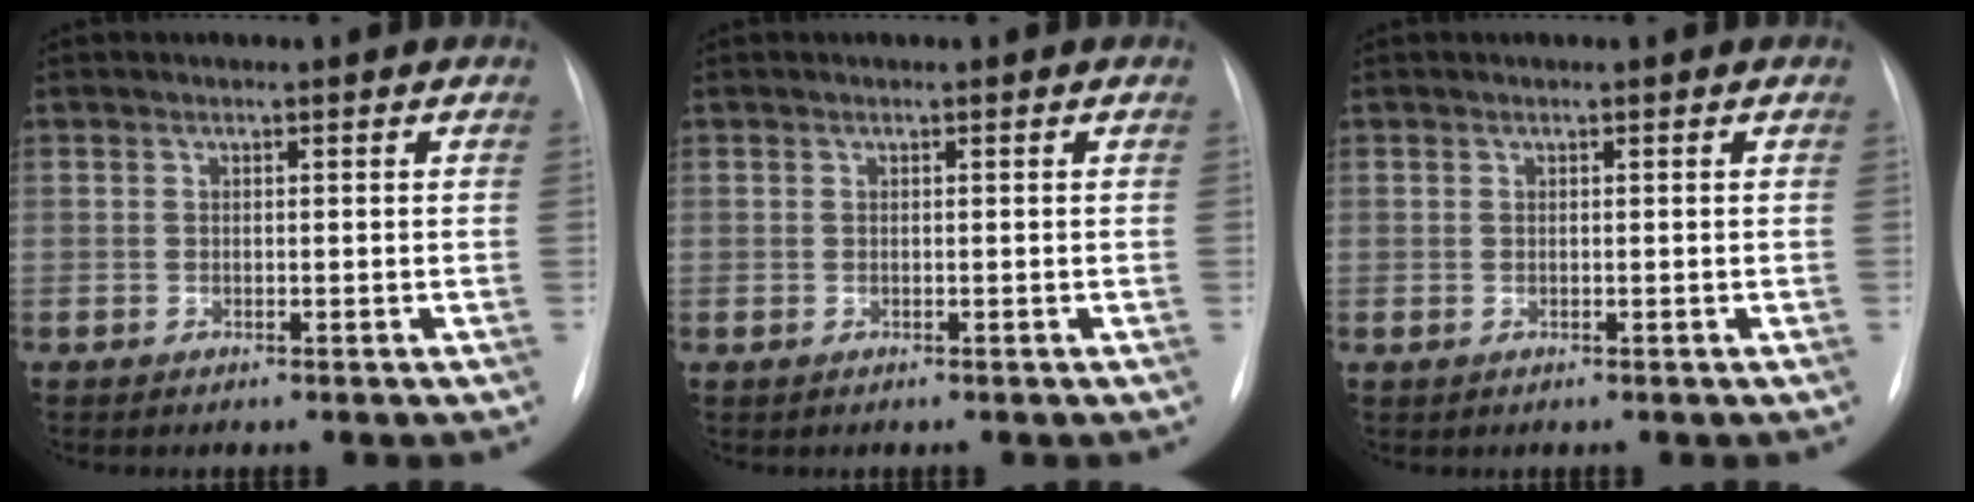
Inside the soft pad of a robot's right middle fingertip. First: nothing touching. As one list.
[{"total": 0.0}, {"total": 0.0}]